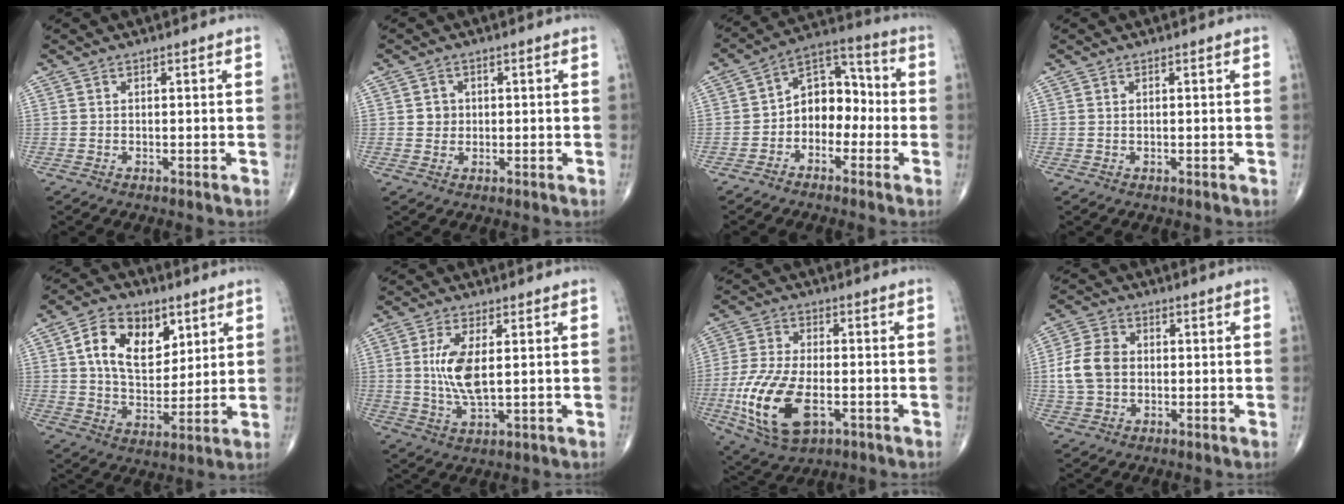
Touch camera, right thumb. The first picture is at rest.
{"total": 2.4, "force": [0.2, 2.2, 0.8], "torque": [0.001, 0.003, 0.003]}
{"total": 9.9, "force": [-2.0, 7.2, 6.6], "torque": [-0.062, 0.047, -0.053]}
{"total": 0.0}
{"total": 14.8, "force": [5.4, 9.4, 10.1], "torque": [-0.135, -0.019, 0.100]}
{"total": 8.2, "force": [1.2, 3.1, 7.5], "torque": [-0.160, -0.014, 0.028]}
{"total": 16.1, "force": [-4.6, 8.4, 13.0], "torque": [-0.270, 0.001, -0.076]}
{"total": 8.5, "force": [0.0, 6.4, 5.5], "torque": [-0.101, 0.013, -0.003]}